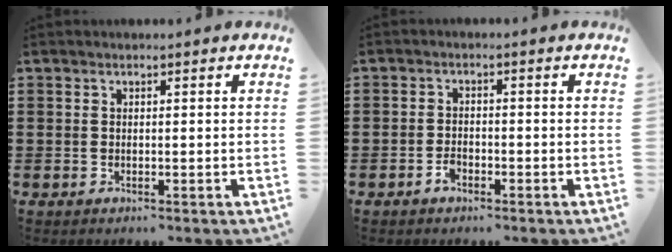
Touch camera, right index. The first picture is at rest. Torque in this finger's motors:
{"motor_torque": [2.14, 0.00, 0.01, 0.00]}